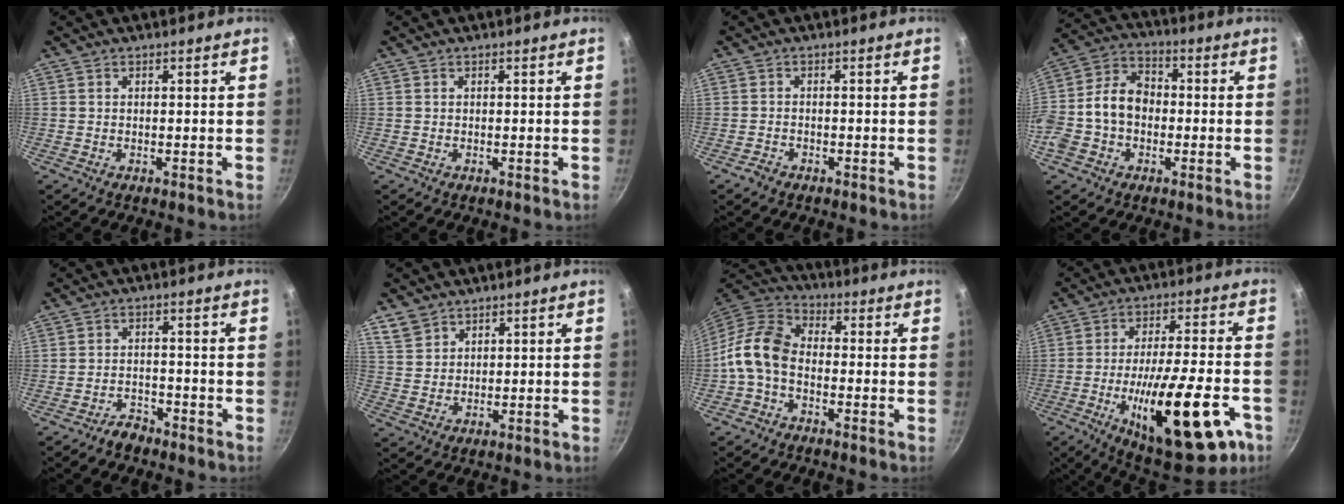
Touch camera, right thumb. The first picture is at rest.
{"total": 0.0}
{"total": 1.5, "force": [-1.2, 0.8, 0.4], "torque": [-0.013, 0.015, -0.024]}
{"total": 12.8, "force": [-1.9, 9.5, 8.3], "torque": [-0.131, 0.040, -0.049]}
{"total": 3.1, "force": [-2.7, 1.3, 0.6], "torque": [0.002, 0.033, -0.044]}
{"total": 4.6, "force": [3.2, 3.1, 1.2], "torque": [-0.010, -0.003, 0.068]}
{"total": 9.8, "force": [-2.4, 6.5, 6.9], "torque": [-0.130, 0.041, -0.067]}
{"total": 25.0, "force": [-9.6, 8.3, 21.6], "torque": [-0.298, 0.025, -0.133]}